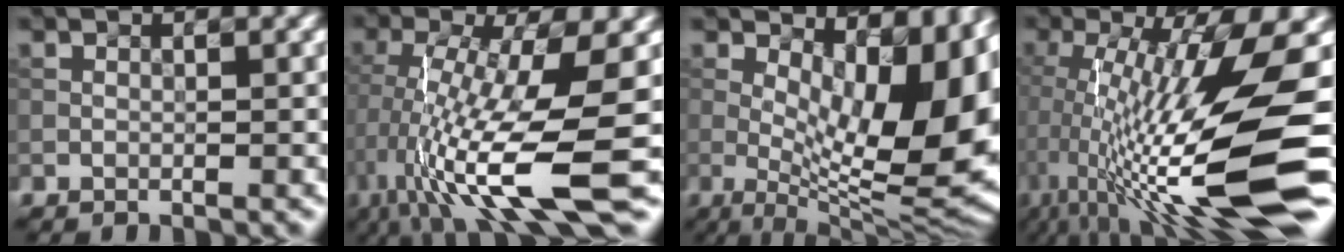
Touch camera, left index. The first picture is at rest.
{"total": 12.2, "force": [-3.8, 2.7, 11.3], "torque": [-0.221, -0.009, -0.059]}
{"total": 13.9, "force": [2.0, 5.7, 12.5], "torque": [-0.152, -0.017, 0.040]}
{"total": 15.3, "force": [-1.7, 3.2, 14.9], "torque": [-0.258, 0.004, -0.018]}